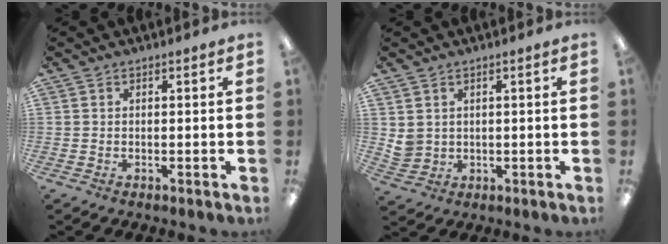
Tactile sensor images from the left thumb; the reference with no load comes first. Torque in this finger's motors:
{"motor_torque": [0.08, 0.06, 0.60, -0.33, 0.00]}